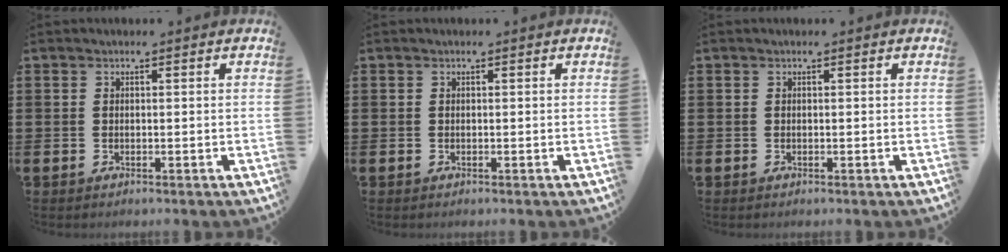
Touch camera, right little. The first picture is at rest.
{"total": 0.0}
{"total": 0.0}